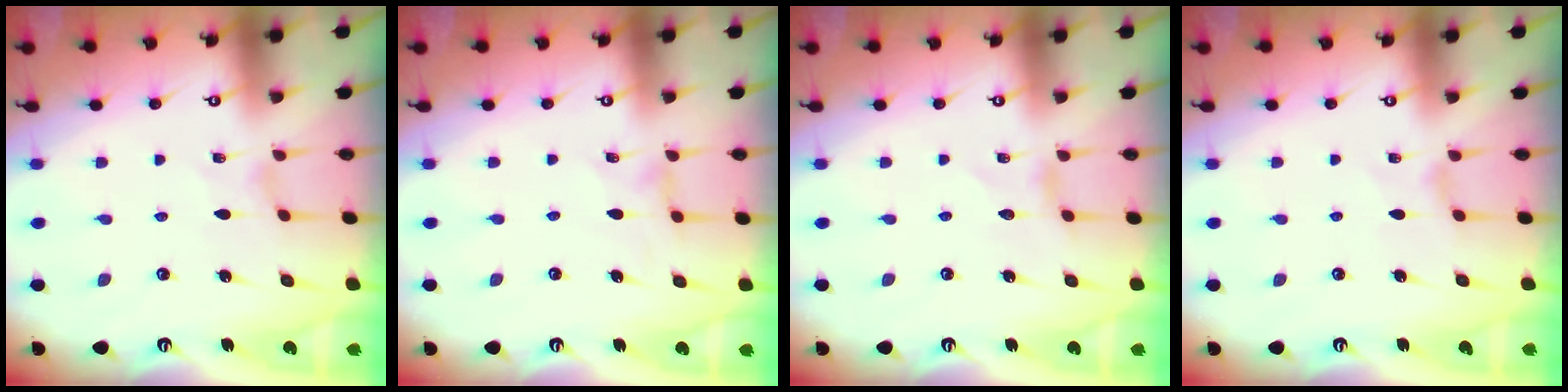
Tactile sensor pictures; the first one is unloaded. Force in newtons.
{"total": 0.5, "press": 0.5, "slide": 0.2}
{"total": 0.0}
{"total": 0.0}